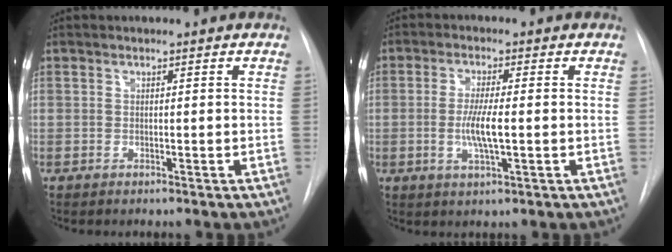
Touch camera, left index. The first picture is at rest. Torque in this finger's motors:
{"motor_torque": [0.72, 0.12, 0.23, 0.08]}